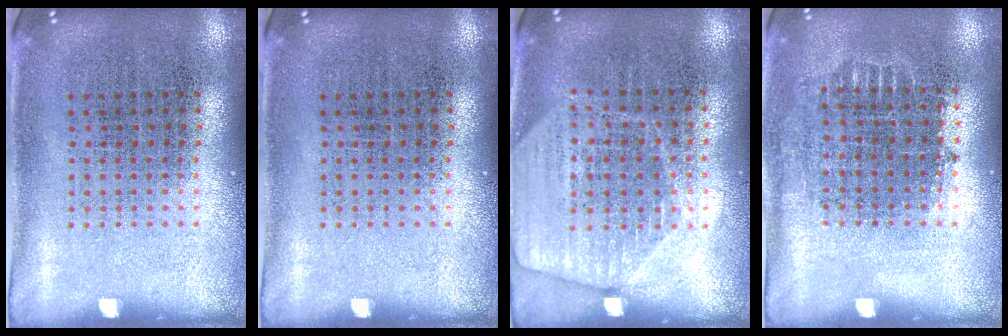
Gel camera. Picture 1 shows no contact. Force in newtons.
{"total": 0.0}
{"total": 1.7, "press": 1.5, "slide": 0.7}
{"total": 0.7, "press": 0.7, "slide": 0.2}